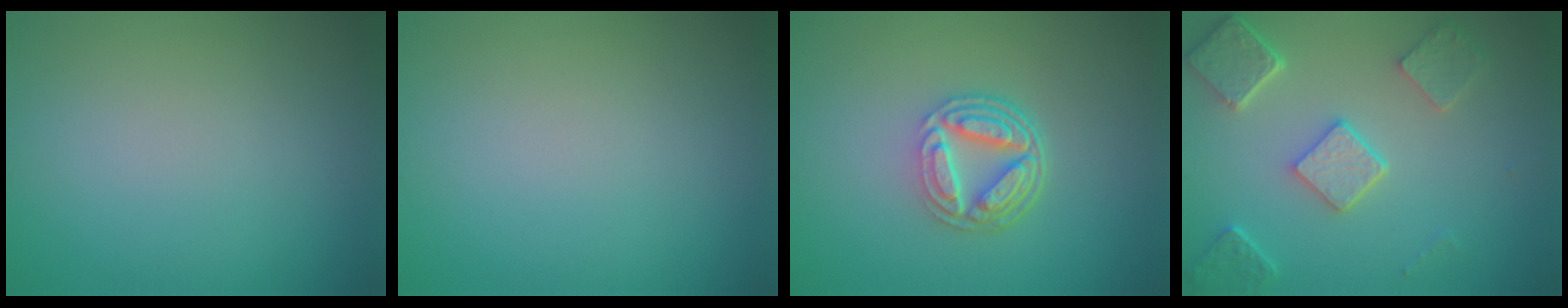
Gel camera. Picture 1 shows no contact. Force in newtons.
{"total": 0.0}
{"total": 5.2, "press": 3.8, "slide": 3.5}
{"total": 5.4, "press": 4.2, "slide": 3.4}